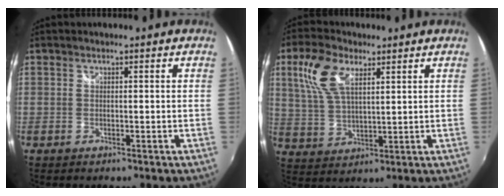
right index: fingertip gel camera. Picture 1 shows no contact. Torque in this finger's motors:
{"motor_torque": [1.07, 0.63, 0.38, 0.10]}